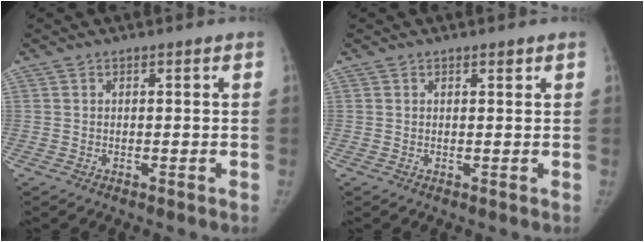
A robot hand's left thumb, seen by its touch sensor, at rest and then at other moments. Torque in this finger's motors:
{"motor_torque": [0.25, -0.07, -0.03, -0.12, 0.07]}